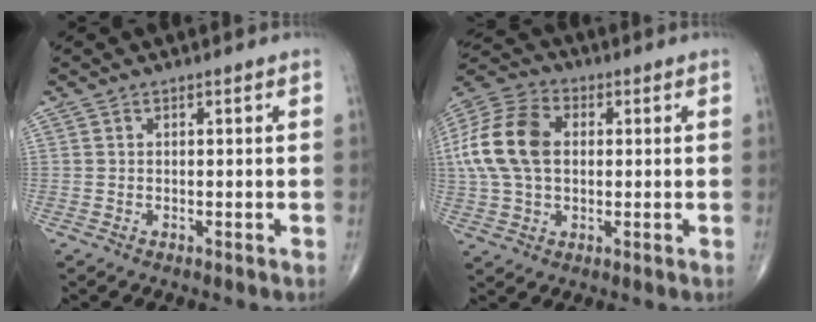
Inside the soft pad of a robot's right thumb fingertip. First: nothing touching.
{"total": 15.0, "force": [1.5, 9.9, 11.2], "torque": [-0.228, 0.023, 0.023]}